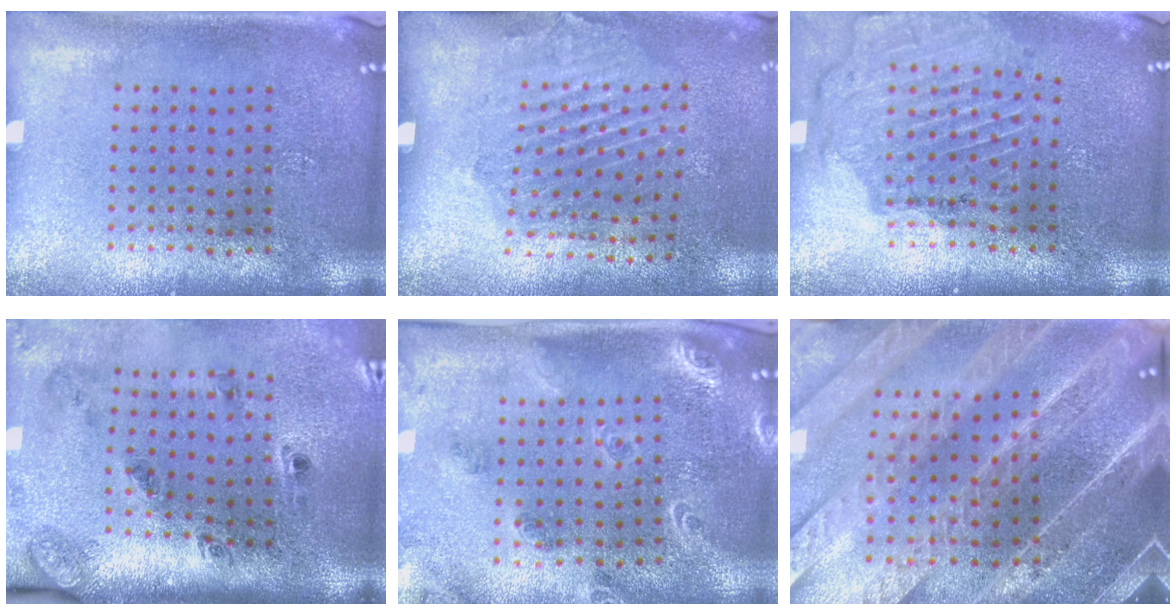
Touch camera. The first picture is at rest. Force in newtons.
{"total": 1.9, "press": 1.2, "slide": 1.6}
{"total": 1.7, "press": 1.7, "slide": 0.1}
{"total": 2.4, "press": 1.7, "slide": 1.8}
{"total": 1.8, "press": 1.7, "slide": 0.4}
{"total": 5.3, "press": 4.5, "slide": 2.7}